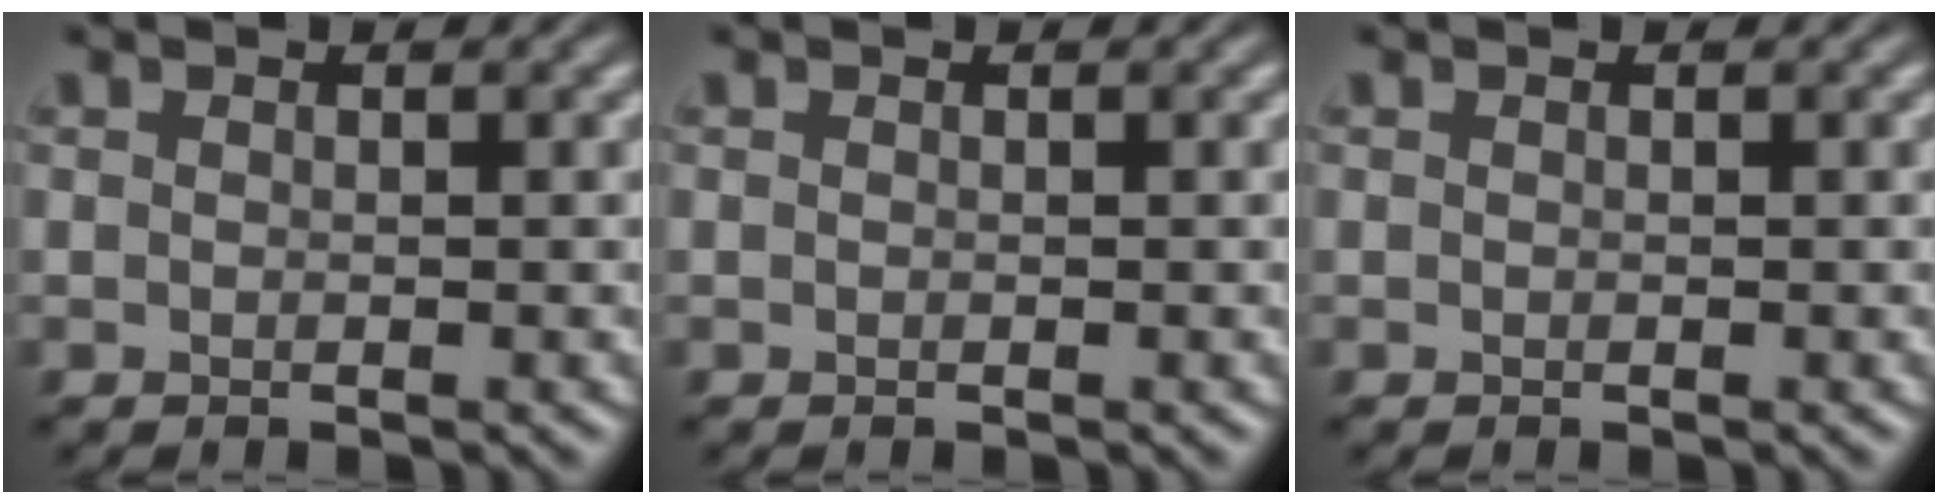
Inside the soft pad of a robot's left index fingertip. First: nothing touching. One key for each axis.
{"total": 0.0}
{"total": 0.0}